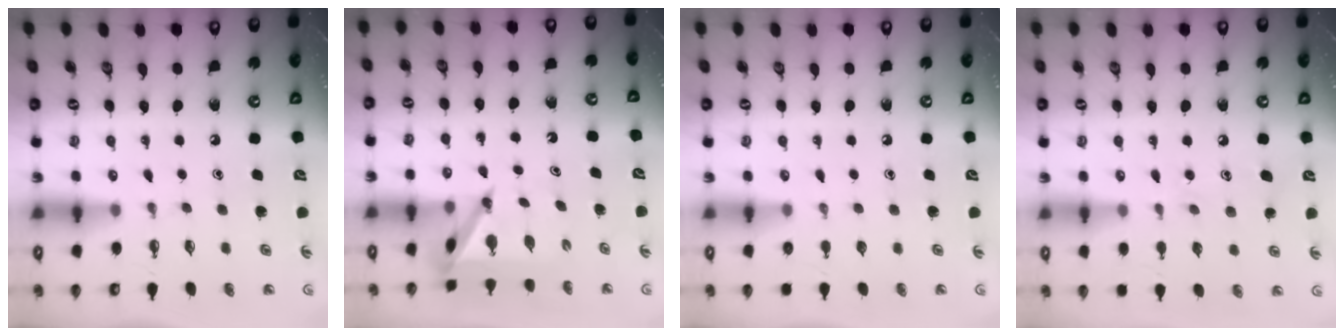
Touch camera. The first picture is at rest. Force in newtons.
{"total": 5.4, "press": 5.4, "slide": 0.3}
{"total": 0.0}
{"total": 8.3, "press": 8.3, "slide": 0.7}